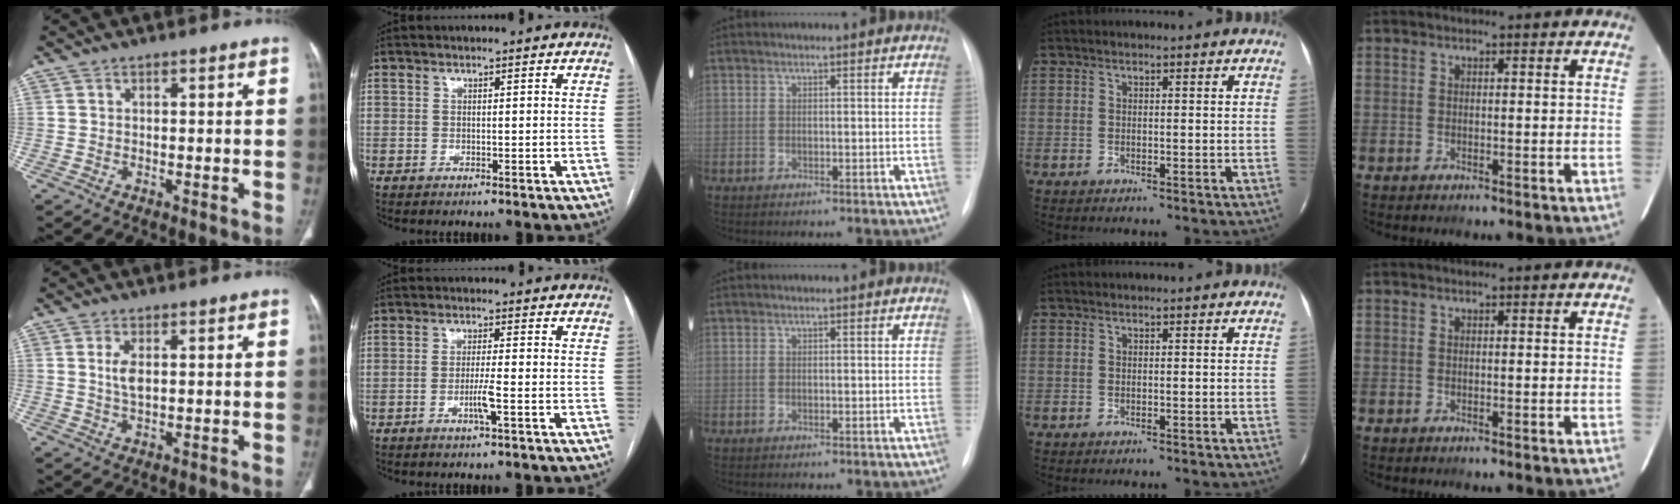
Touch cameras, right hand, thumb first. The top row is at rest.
{"thumb": {"total": 3.6, "force": [0.8, 1.6, 3.1], "torque": [-0.066, -0.004, 0.018]}, "index": {"total": 3.3, "force": [-1.3, -0.3, 3.0], "torque": [-0.058, -0.005, -0.026]}}